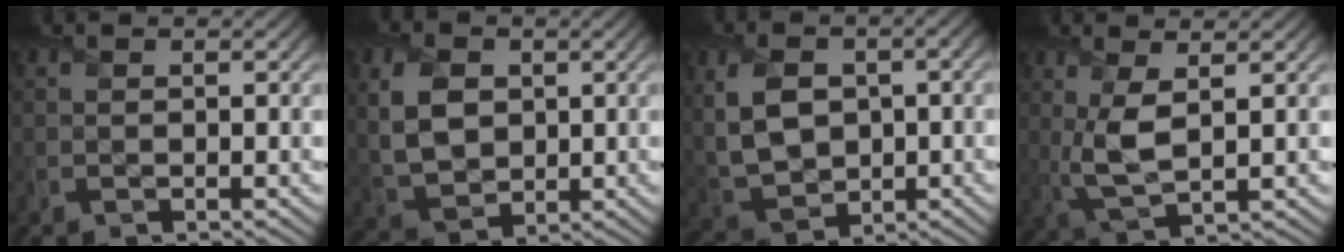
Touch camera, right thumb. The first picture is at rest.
{"total": 7.7, "force": [1.6, 5.7, 5.0], "torque": [-0.141, 0.005, 0.032]}
{"total": 9.3, "force": [1.1, 6.2, 6.8], "torque": [-0.179, -0.004, 0.038]}
{"total": 5.1, "force": [1.2, 1.7, 4.7], "torque": [-0.112, -0.004, 0.026]}